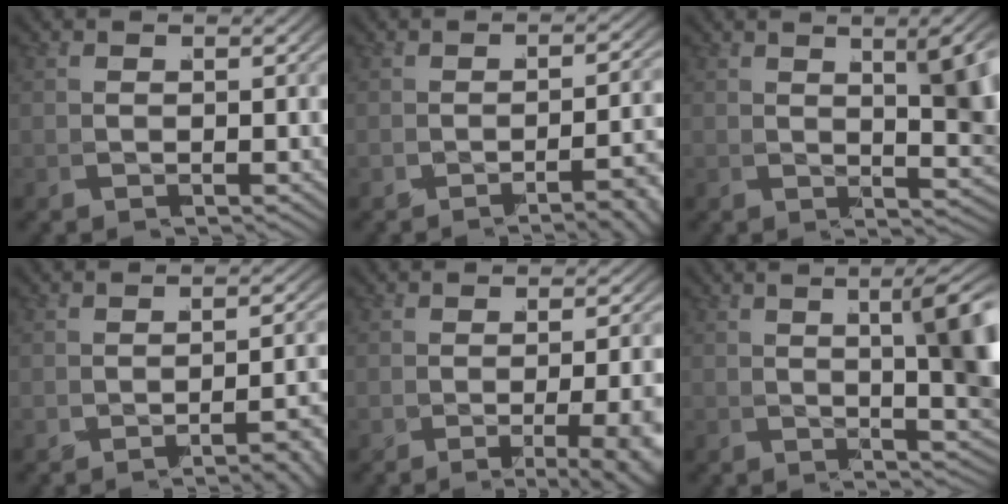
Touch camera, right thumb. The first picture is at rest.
{"total": 4.1, "force": [-2.7, 0.3, 3.1], "torque": [-0.033, 0.015, -0.047]}
{"total": 8.2, "force": [1.7, 3.3, 7.3], "torque": [-0.068, 0.006, 0.027]}
{"total": 3.7, "force": [-2.4, 0.2, 2.8], "torque": [-0.027, 0.016, -0.042]}
{"total": 7.1, "force": [-2.7, 2.2, 6.2], "torque": [-0.067, 0.000, -0.042]}
{"total": 10.6, "force": [2.0, 4.1, 9.5], "torque": [-0.102, 0.016, 0.025]}